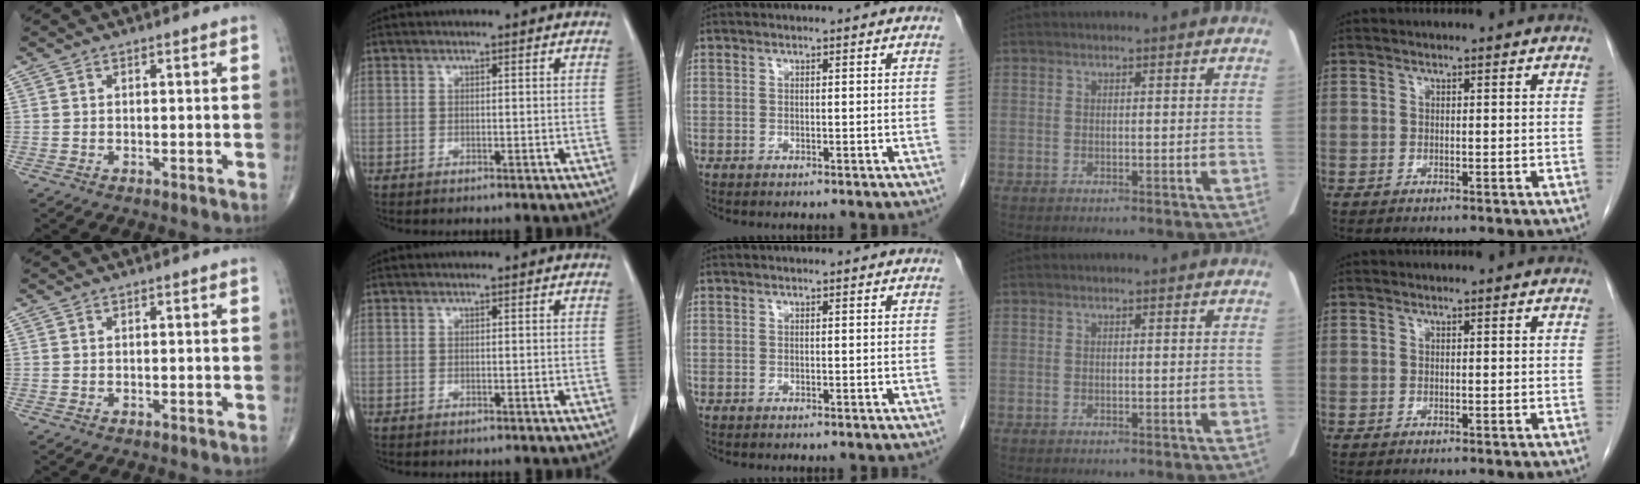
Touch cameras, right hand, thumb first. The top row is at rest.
{}